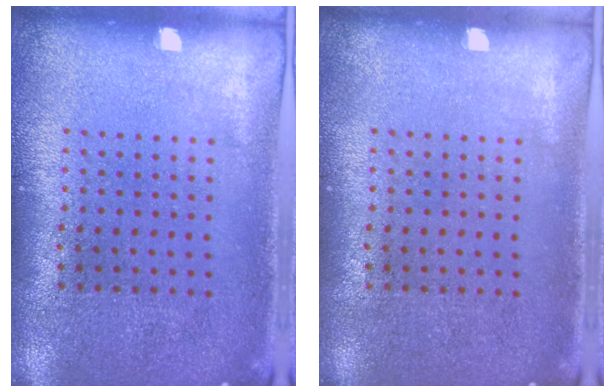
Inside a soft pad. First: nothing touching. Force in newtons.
{"total": 0.0}